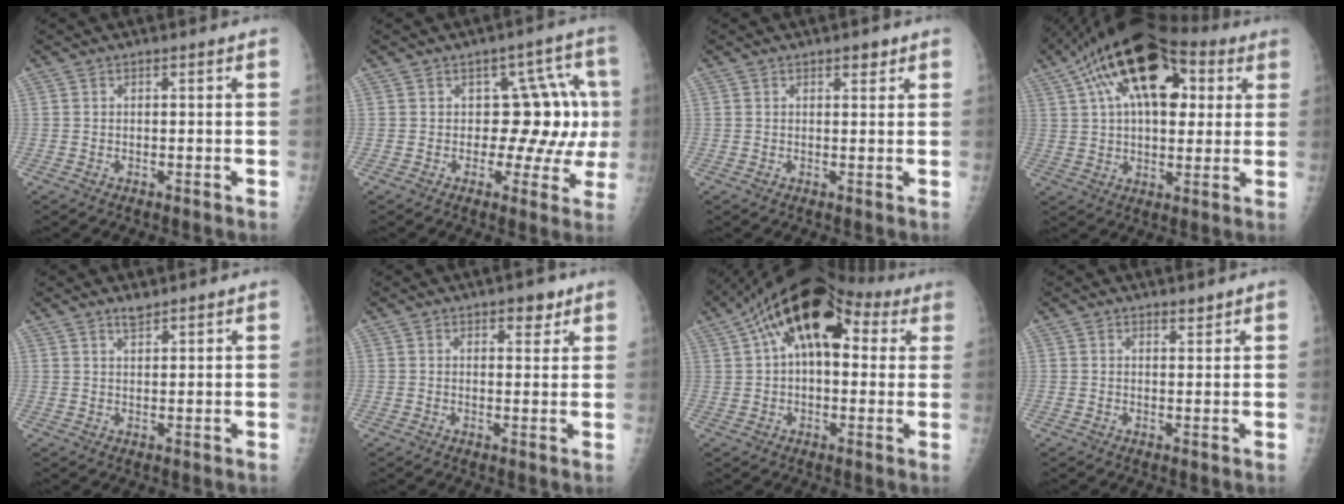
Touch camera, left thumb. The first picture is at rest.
{"total": 11.1, "force": [1.1, 6.9, 8.7], "torque": [-0.045, 0.016, 0.009]}
{"total": 1.9, "force": [1.3, 0.9, 1.1], "torque": [-0.003, -0.006, 0.016]}
{"total": 20.8, "force": [7.6, 11.3, 15.7], "torque": [-0.241, 0.018, 0.118]}
{"total": 2.3, "force": [2.0, 0.7, 0.9], "torque": [-0.010, -0.014, 0.034]}
{"total": 3.6, "force": [2.4, 1.8, 2.0], "torque": [-0.007, -0.011, 0.031]}
{"total": 17.8, "force": [6.3, 9.9, 13.4], "torque": [-0.192, 0.040, 0.092]}
{"total": 1.4, "force": [1.3, 0.4, 0.4], "torque": [0.002, -0.011, 0.019]}